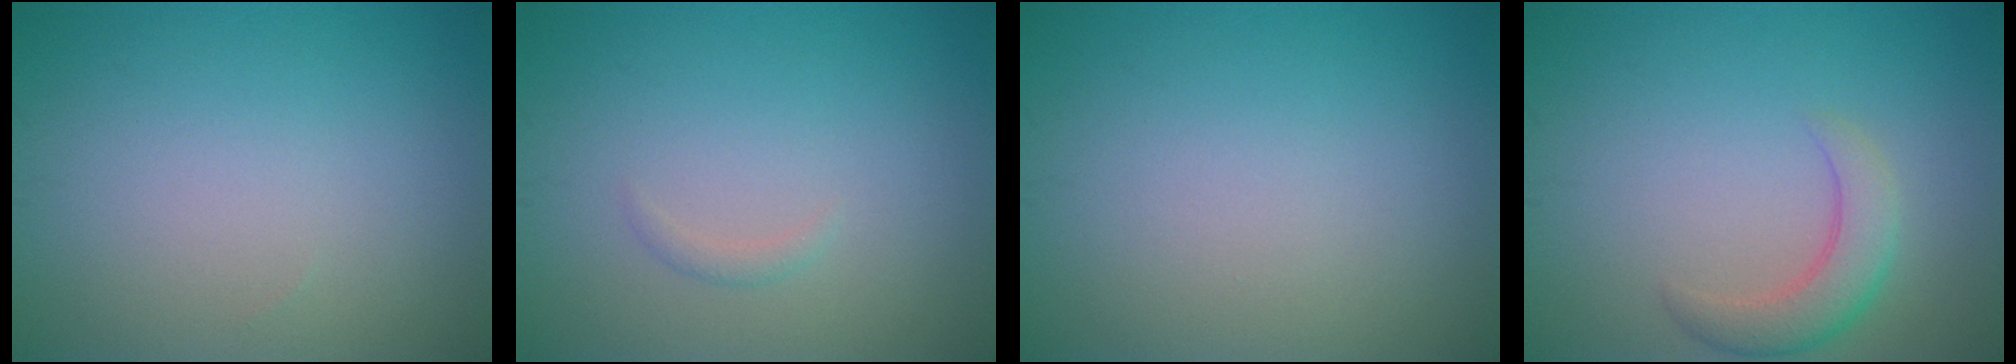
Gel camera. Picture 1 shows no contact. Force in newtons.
{"total": 0.7, "press": 0.7, "slide": 0.0}
{"total": 0.0}
{"total": 3.1, "press": 3.1, "slide": 0.3}